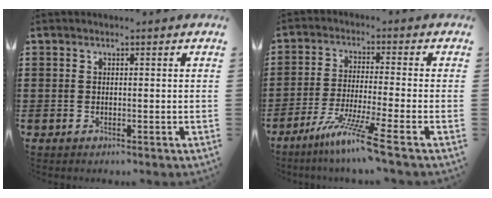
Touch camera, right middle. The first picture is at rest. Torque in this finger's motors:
{"motor_torque": [1.54, -0.60, 0.39, 0.20]}